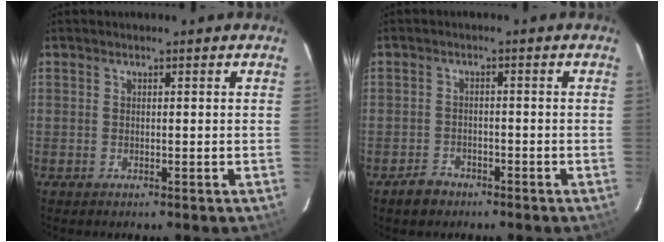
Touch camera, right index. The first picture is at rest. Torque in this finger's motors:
{"motor_torque": [-0.38, 0.05, -0.45, -0.21]}